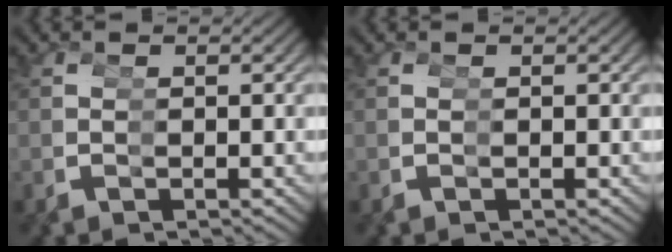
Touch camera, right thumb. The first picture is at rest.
{"total": 0.0}